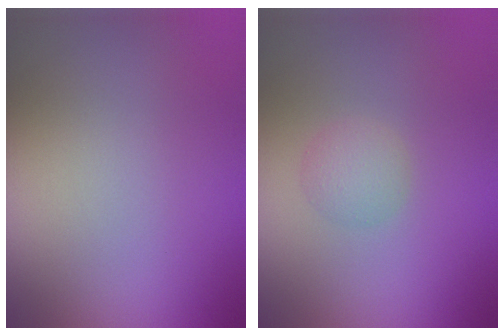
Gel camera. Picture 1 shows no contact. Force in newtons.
{"total": 1.6, "press": 1.6, "slide": 0.1}